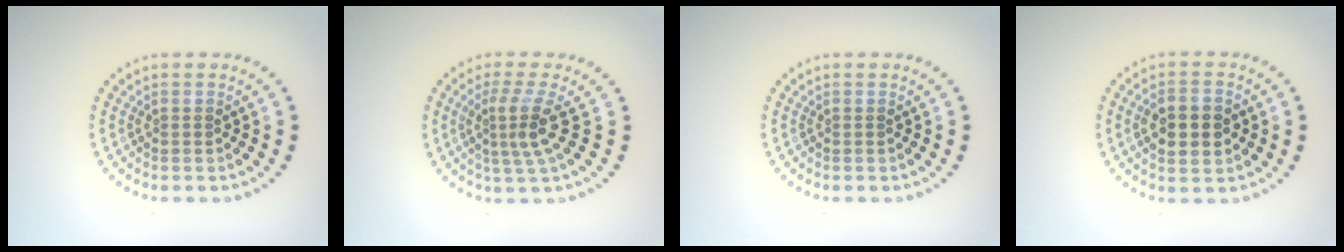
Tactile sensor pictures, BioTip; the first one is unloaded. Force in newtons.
{"total": 3.2, "press": 2.2, "slide": 2.3}
{"total": 0.0}
{"total": 4.6, "press": 4.6, "slide": 0.2}